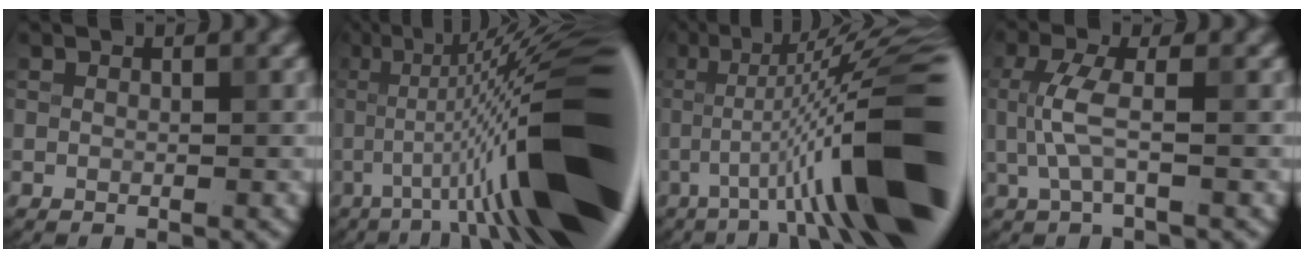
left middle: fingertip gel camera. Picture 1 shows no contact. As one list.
[{"total": 18.2, "force": [-3.1, 4.0, 17.5], "torque": [-0.245, 0.023, -0.049]}, {"total": 14.7, "force": [-3.4, 2.2, 14.1], "torque": [-0.205, 0.022, -0.048]}, {"total": 3.1, "force": [0.0, 0.7, 3.0], "torque": [-0.072, 0.002, -0.002]}]